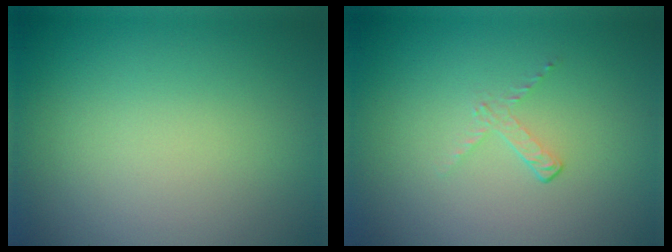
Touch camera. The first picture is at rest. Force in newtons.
{"total": 1.1, "press": 0.4, "slide": 1.1}